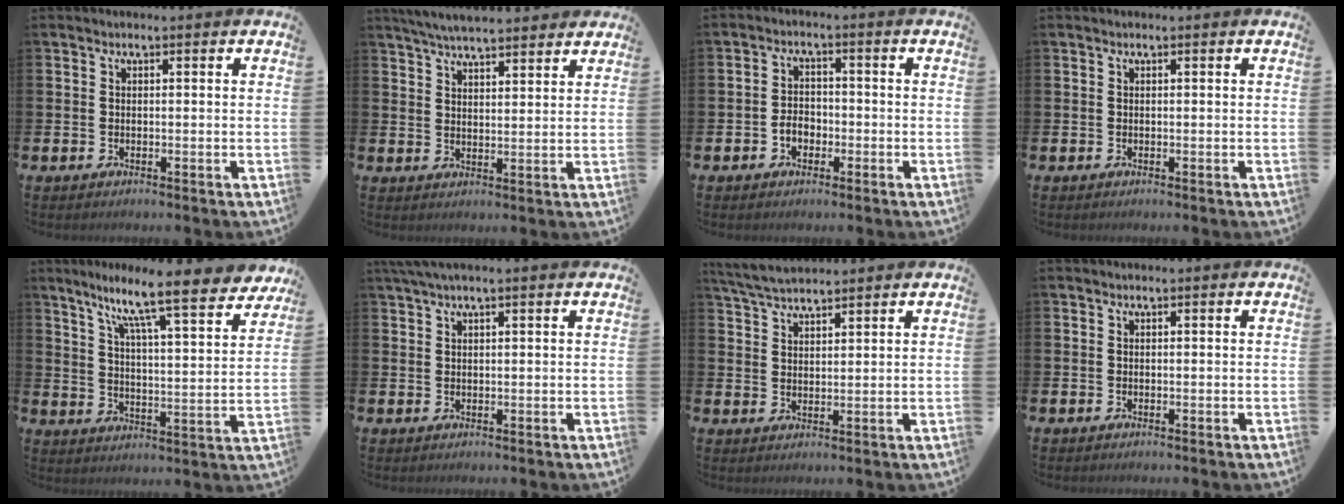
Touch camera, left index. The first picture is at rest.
{"total": 5.3, "force": [5.1, 0.4, 1.2], "torque": [-0.034, -0.021, 0.093]}
{"total": 2.7, "force": [-1.2, 2.0, 1.3], "torque": [-0.017, 0.000, -0.029]}
{"total": 0.0}
{"total": 10.8, "force": [8.7, 1.0, 6.3], "torque": [-0.131, -0.059, 0.139]}
{"total": 2.4, "force": [1.9, 0.1, 1.5], "torque": [-0.038, 0.005, 0.035]}
{"total": 4.5, "force": [4.3, 0.7, 1.2], "torque": [-0.040, -0.014, 0.081]}
{"total": 0.0}